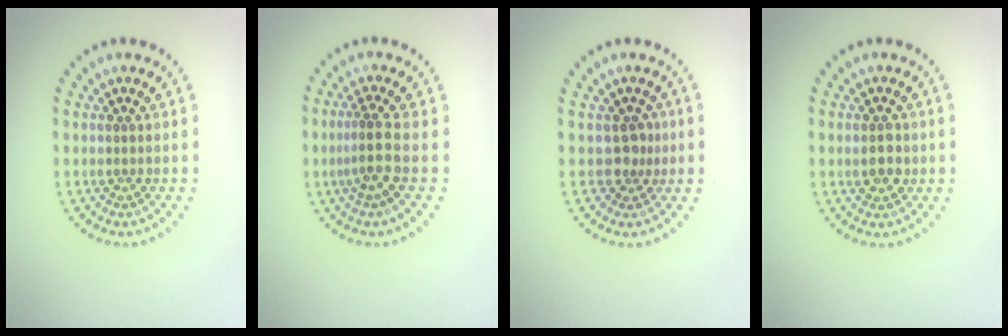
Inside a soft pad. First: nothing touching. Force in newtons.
{"total": 2.5, "press": 1.8, "slide": 1.8}
{"total": 1.8, "press": 1.4, "slide": 1.1}
{"total": 2.0, "press": 1.9, "slide": 0.3}